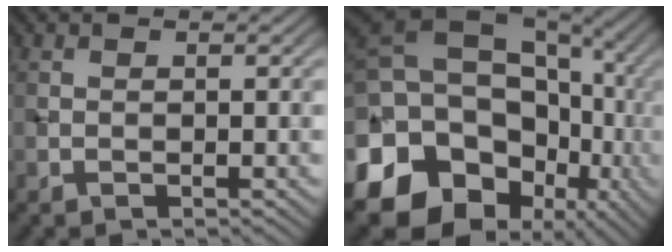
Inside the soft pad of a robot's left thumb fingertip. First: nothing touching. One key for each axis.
{"total": 22.1, "fx": -5.4, "fy": 17.5, "fz": 12.2, "tx": -0.259, "ty": -0.023, "tz": -0.105}